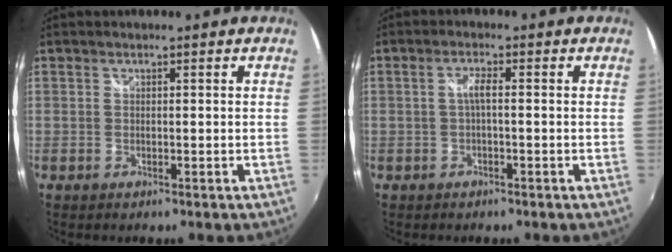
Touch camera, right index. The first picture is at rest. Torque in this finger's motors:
{"motor_torque": [0.23, -0.12, 0.28, 0.05]}